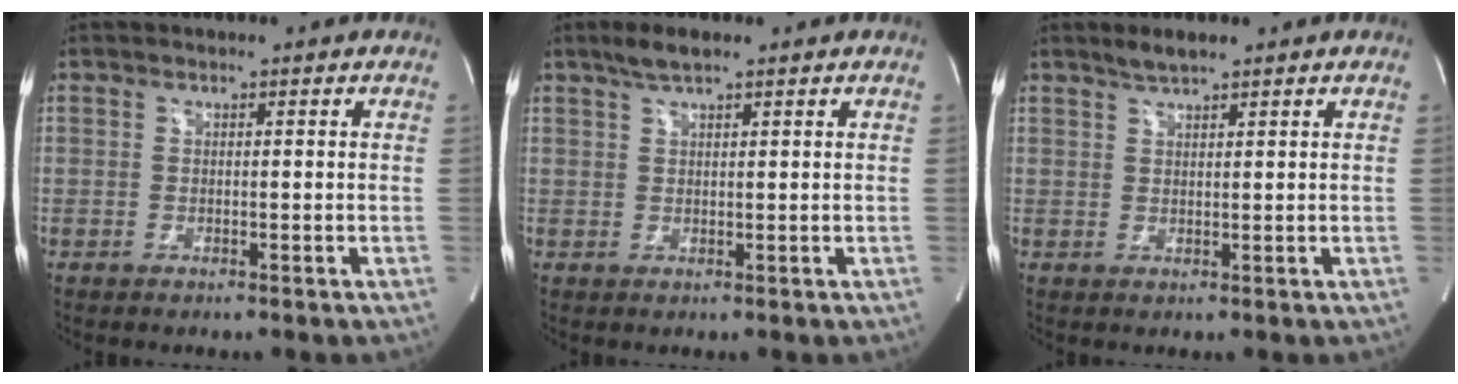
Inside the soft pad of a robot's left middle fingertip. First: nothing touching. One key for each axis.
{"total": 3.2, "fx": 2.4, "fy": 0.5, "fz": 2.1, "tx": -0.048, "ty": 0.008, "tz": 0.048}
{"total": 2.5, "fx": 2.1, "fy": 0.3, "fz": 1.3, "tx": -0.033, "ty": 0.006, "tz": 0.041}